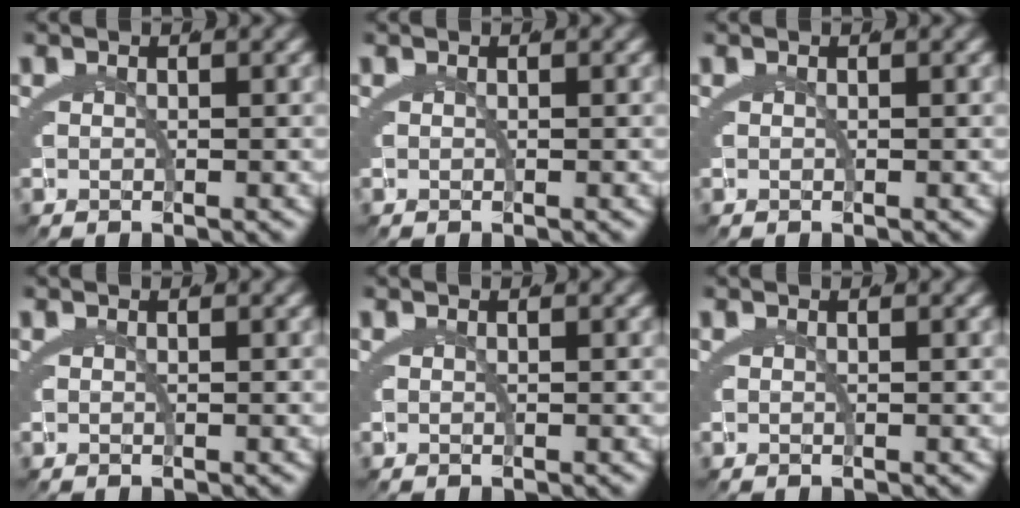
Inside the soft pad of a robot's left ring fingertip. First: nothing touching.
{"total": 0.0}
{"total": 0.0}
{"total": 0.0}
{"total": 0.0}
{"total": 0.0}